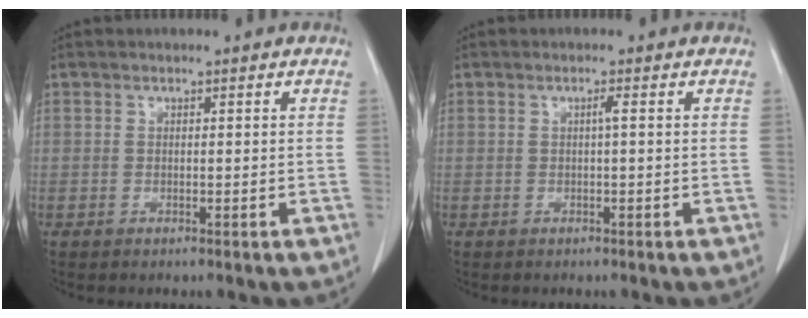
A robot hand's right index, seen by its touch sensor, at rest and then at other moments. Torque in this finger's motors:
{"motor_torque": [0.11, -0.08, 0.04, 0.01]}